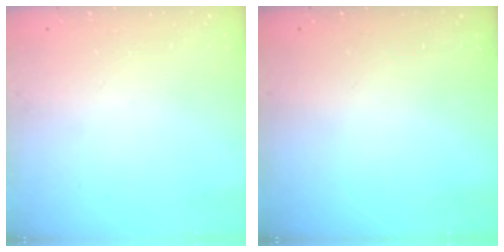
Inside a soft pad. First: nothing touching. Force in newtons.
{"total": 0.0}